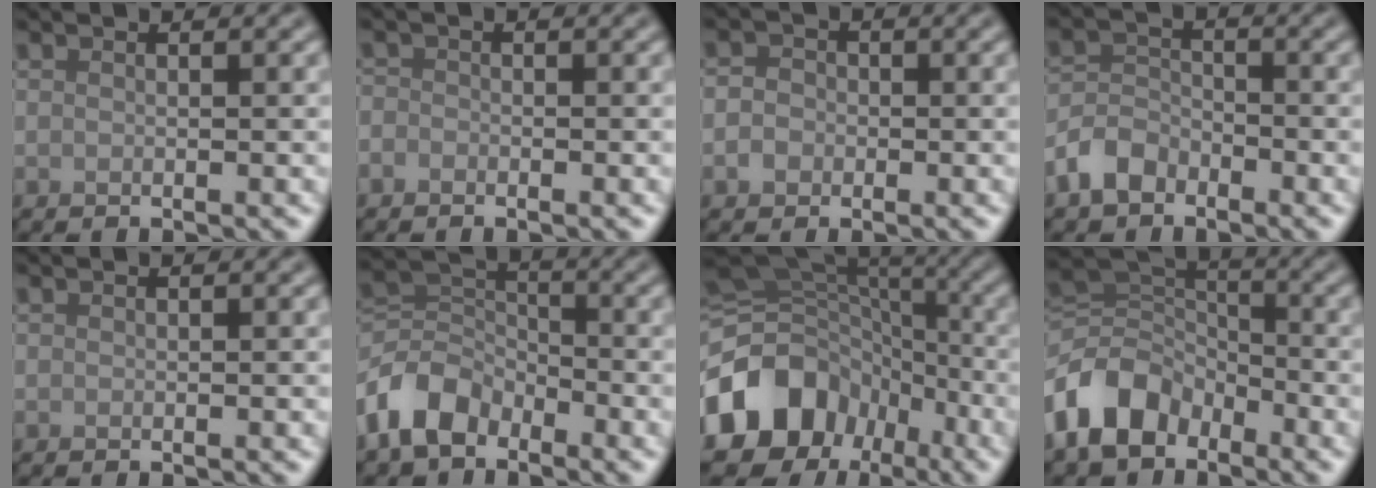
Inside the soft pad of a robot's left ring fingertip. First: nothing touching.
{"total": 1.0, "force": [-0.6, 0.7, 0.1], "torque": [0.000, -0.001, -0.015]}
{"total": 1.8, "force": [-0.6, 1.6, 0.7], "torque": [-0.001, 0.001, -0.017]}
{"total": 3.3, "force": [-2.3, 2.0, 1.2], "torque": [-0.023, 0.007, -0.057]}
{"total": 0.0}
{"total": 5.7, "force": [-3.8, 3.4, 2.5], "torque": [-0.050, 0.000, -0.090]}
{"total": 13.2, "force": [-5.4, 10.6, 5.8], "torque": [-0.139, -0.008, -0.101]}
{"total": 7.8, "force": [-4.8, 5.0, 3.6], "torque": [-0.069, 0.000, -0.108]}